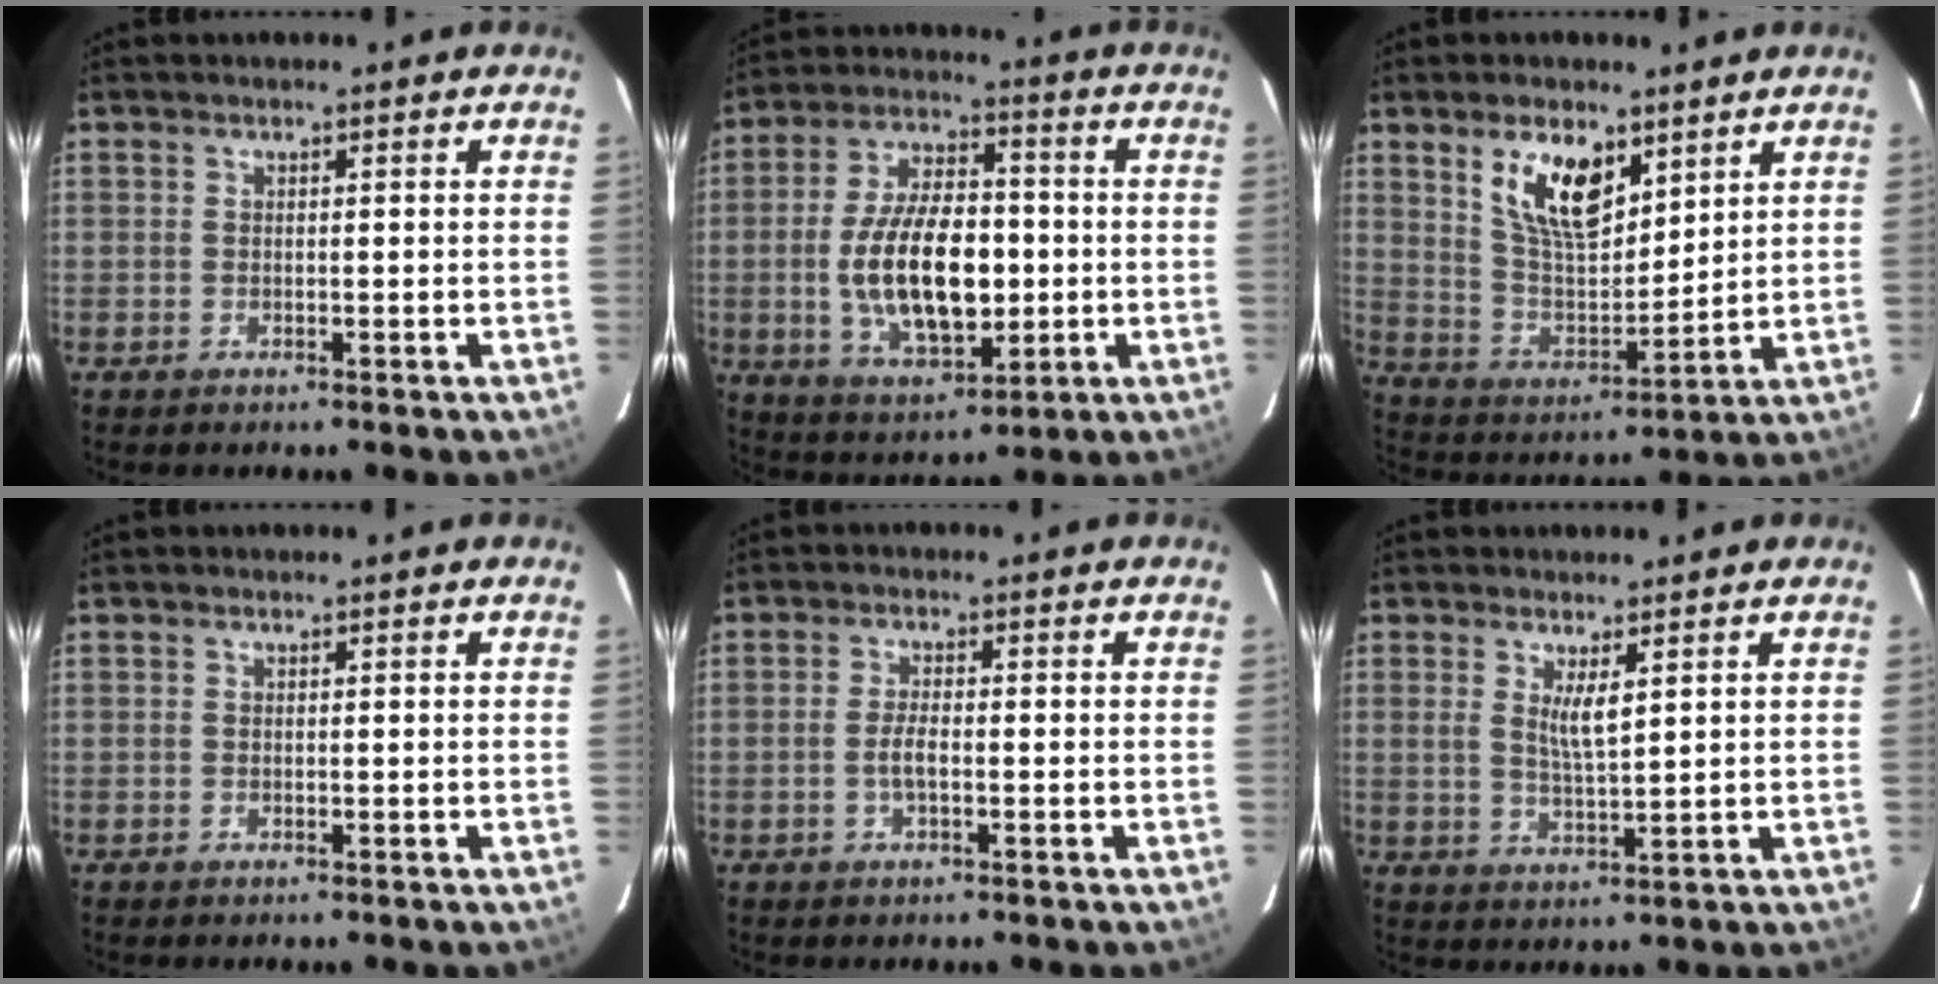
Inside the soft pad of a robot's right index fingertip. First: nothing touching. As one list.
[{"total": 17.1, "force": [-1.8, 8.6, 14.7], "torque": [-0.283, 0.001, -0.018]}, {"total": 12.3, "force": [6.7, 5.7, 8.6], "torque": [-0.156, 0.006, 0.137]}, {"total": 0.0}, {"total": 2.5, "force": [-0.8, 0.8, 2.3], "torque": [-0.047, -0.001, -0.013]}, {"total": 4.2, "force": [1.7, 0.8, 3.8], "torque": [-0.068, -0.009, 0.033]}]